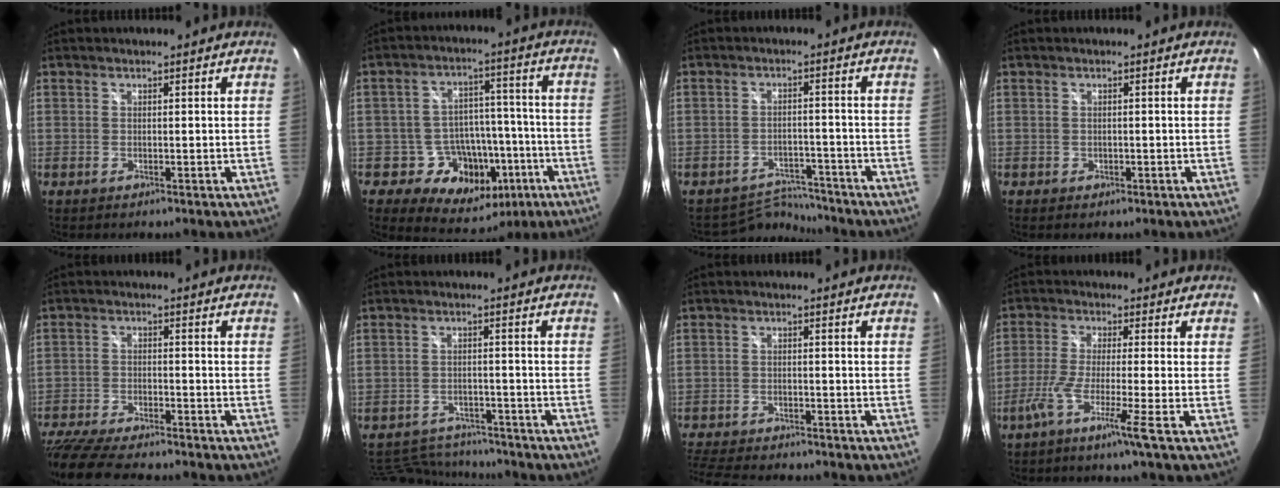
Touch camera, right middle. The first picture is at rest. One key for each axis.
{"total": 14.2, "fx": -6.2, "fy": 11.1, "fz": 6.2, "tx": -0.117, "ty": 0.029, "tz": -0.071}
{"total": 5.8, "fx": -5.6, "fy": 1.0, "fz": -1.0, "tx": 0.005, "ty": 0.009, "tz": -0.091}
{"total": 1.1, "fx": -0.6, "fy": 0.9, "fz": 0.3, "tx": -0.006, "ty": -0.004, "tz": -0.008}
{"total": 16.3, "fx": -14.0, "fy": 3.5, "fz": 7.5, "tx": -0.168, "ty": -0.040, "tz": -0.232}
{"total": 11.3, "fx": -10.3, "fy": 4.0, "fz": 2.5, "tx": -0.067, "ty": 0.014, "tz": -0.146}
{"total": 11.9, "fx": -10.5, "fy": 3.2, "fz": 4.4, "tx": -0.119, "ty": -0.015, "tz": -0.174}
{"total": 6.8, "fx": -3.9, "fy": -1.3, "fz": 5.4, "tx": -0.124, "ty": -0.012, "tz": -0.078}